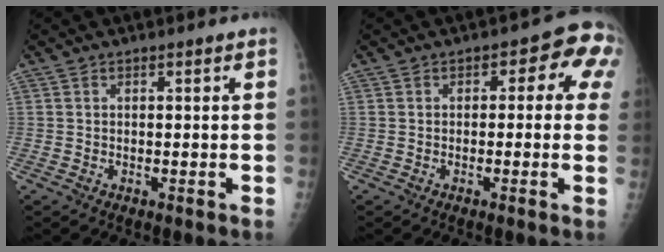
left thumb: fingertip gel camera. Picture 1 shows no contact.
{"total": 6.9, "force": [1.1, 4.1, 5.5], "torque": [-0.018, 0.021, -0.001]}